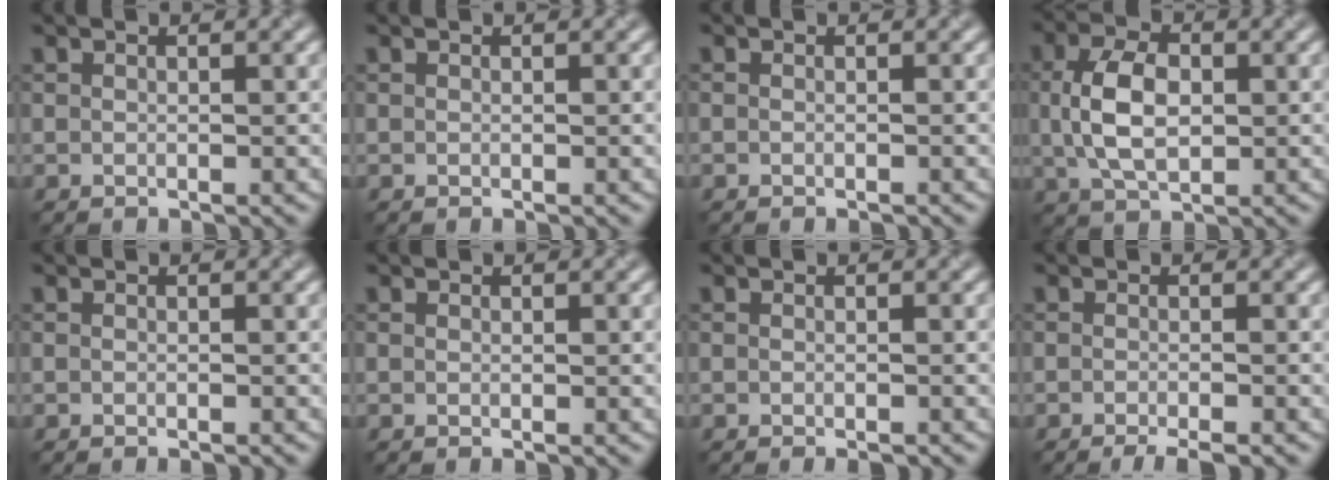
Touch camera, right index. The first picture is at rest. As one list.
[{"total": 0.0}, {"total": 0.6, "force": [-0.4, 0.2, 0.4], "torque": [0.002, 0.003, -0.005]}, {"total": 5.7, "force": [-0.3, 3.5, 4.5], "torque": [-0.094, 0.013, 0.004]}, {"total": 0.8, "force": [-0.6, 0.2, 0.5], "torque": [0.001, 0.002, -0.008]}, {"total": 0.0}, {"total": 1.0, "force": [-0.7, 0.3, 0.7], "torque": [0.001, 0.004, -0.006]}, {"total": 2.7, "force": [-1.9, 0.4, 1.8], "torque": [-0.016, 0.003, -0.027]}]